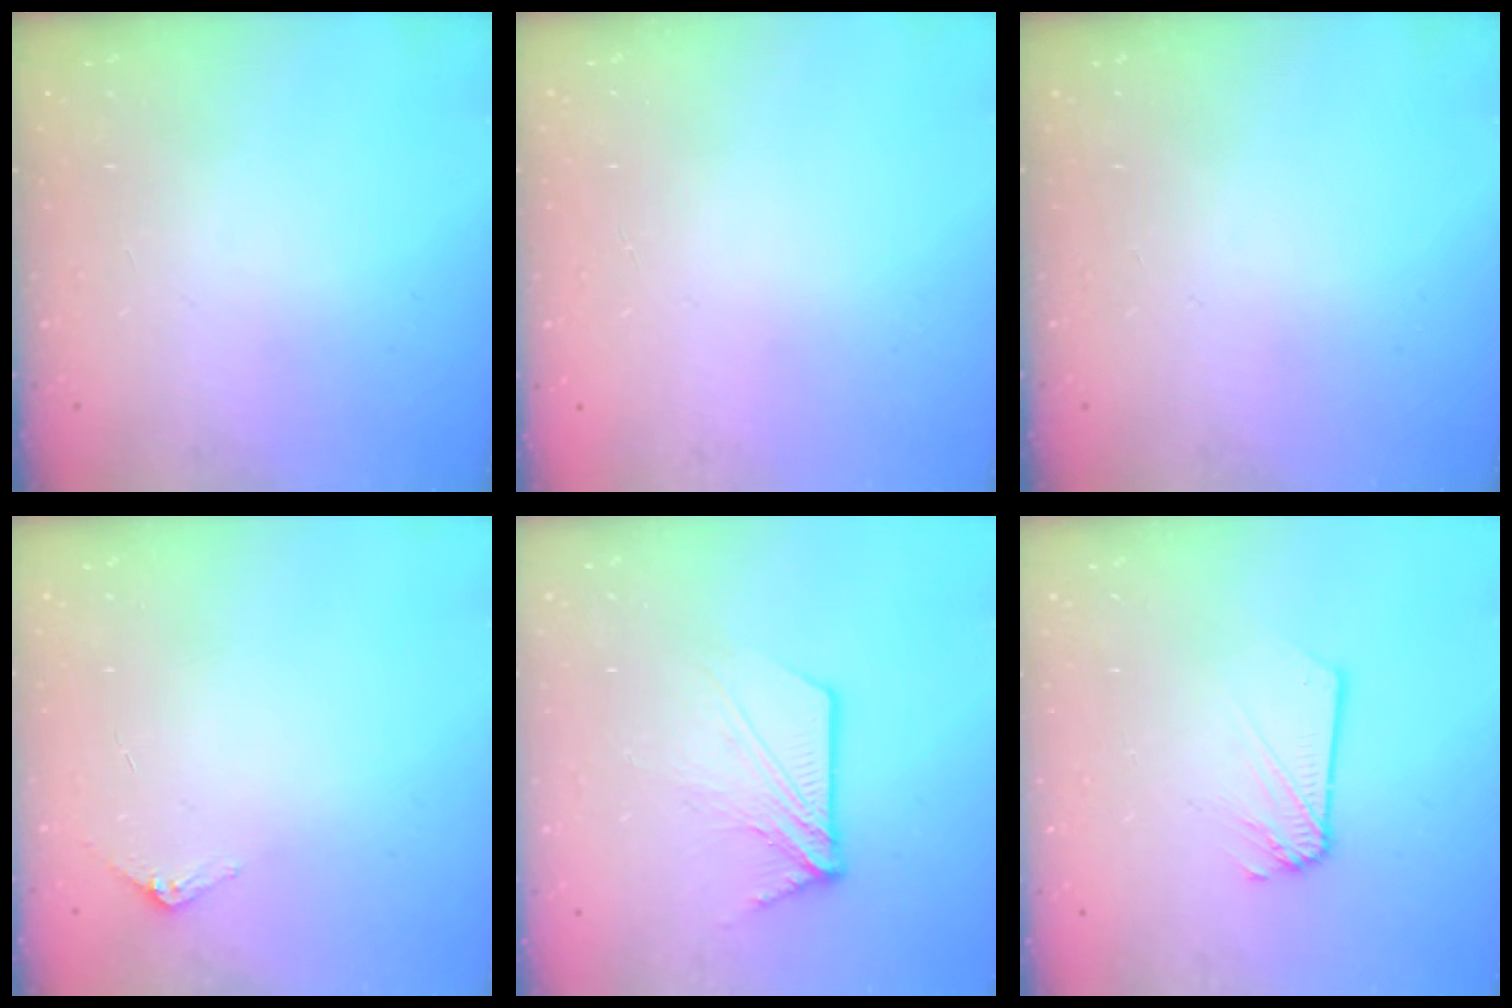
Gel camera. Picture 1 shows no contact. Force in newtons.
{"total": 0.0}
{"total": 0.0}
{"total": 2.9, "press": 2.9, "slide": 0.2}
{"total": 10.0, "press": 10.0, "slide": 0.8}
{"total": 2.5, "press": 2.5, "slide": 0.1}